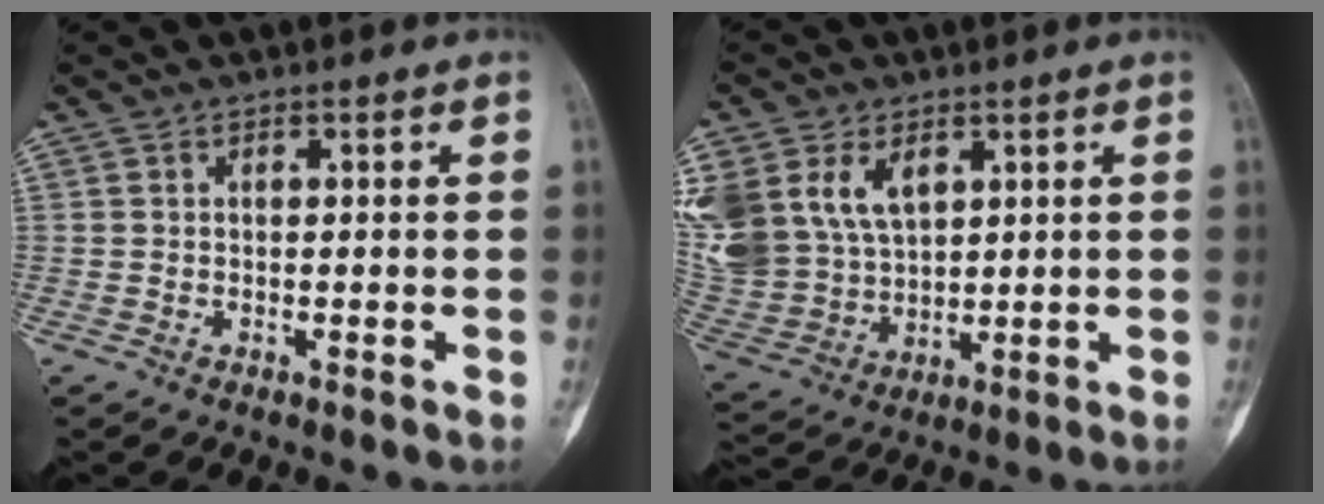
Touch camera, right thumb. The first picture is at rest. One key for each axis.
{"total": 20.4, "fx": 7.5, "fy": 14.6, "fz": 12.0, "tx": -0.290, "ty": 0.013, "tz": 0.167}